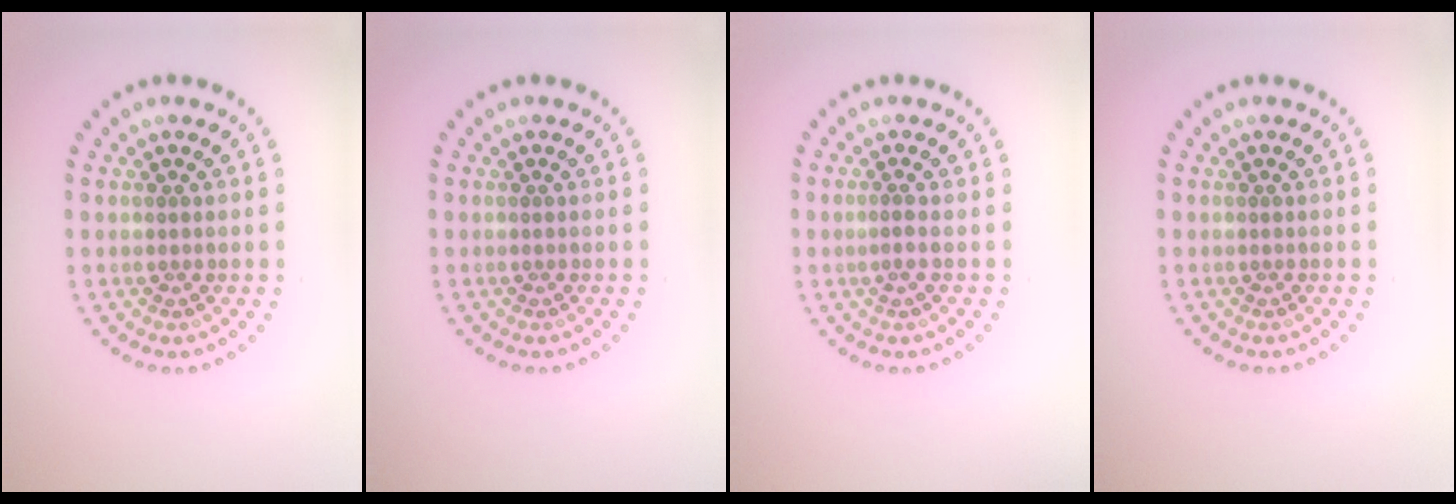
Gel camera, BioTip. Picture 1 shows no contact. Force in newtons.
{"total": 0.0}
{"total": 0.6, "press": 0.2, "slide": 0.5}
{"total": 0.0}